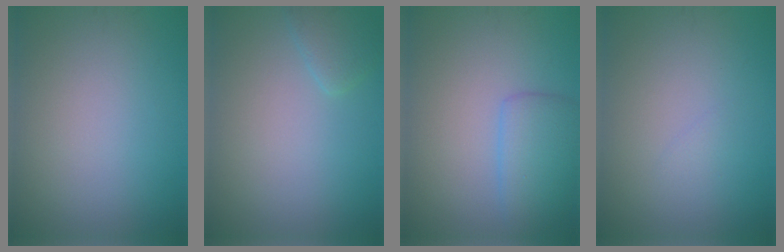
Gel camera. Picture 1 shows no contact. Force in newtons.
{"total": 1.5, "press": 1.5, "slide": 0.1}
{"total": 3.4, "press": 3.4, "slide": 0.1}
{"total": 0.5, "press": 0.5, "slide": 0.1}